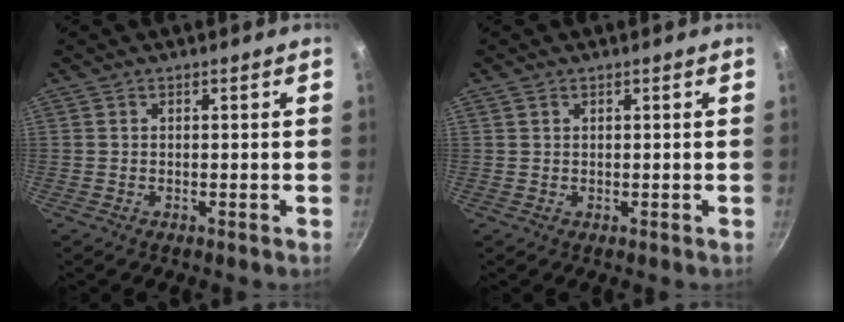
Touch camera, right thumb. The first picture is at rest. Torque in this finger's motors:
{"motor_torque": [0.08, -0.03, -0.47, 0.23, 0.07]}